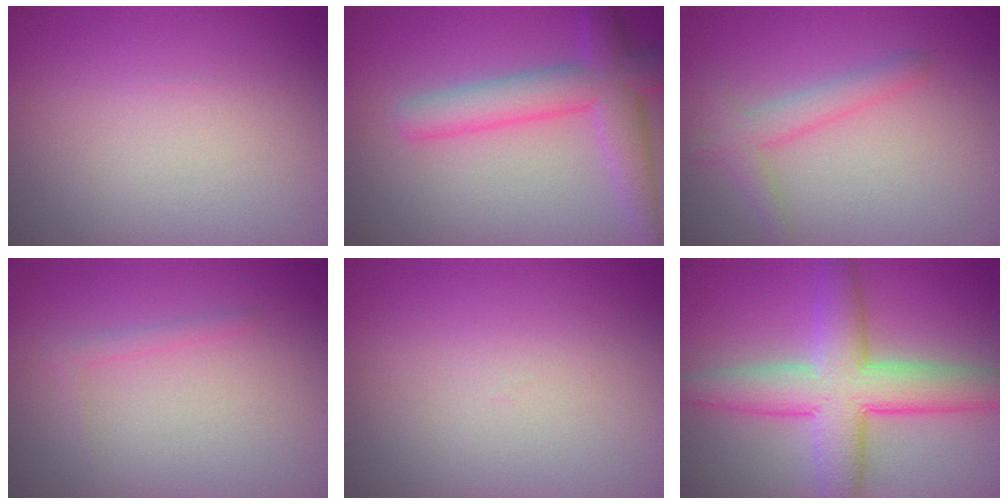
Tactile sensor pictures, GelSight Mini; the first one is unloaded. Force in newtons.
{"total": 5.3, "press": 5.3, "slide": 0.2}
{"total": 2.4, "press": 2.4, "slide": 0.1}
{"total": 0.8, "press": 0.8, "slide": 0.1}
{"total": 0.0}
{"total": 7.5, "press": 7.4, "slide": 0.3}